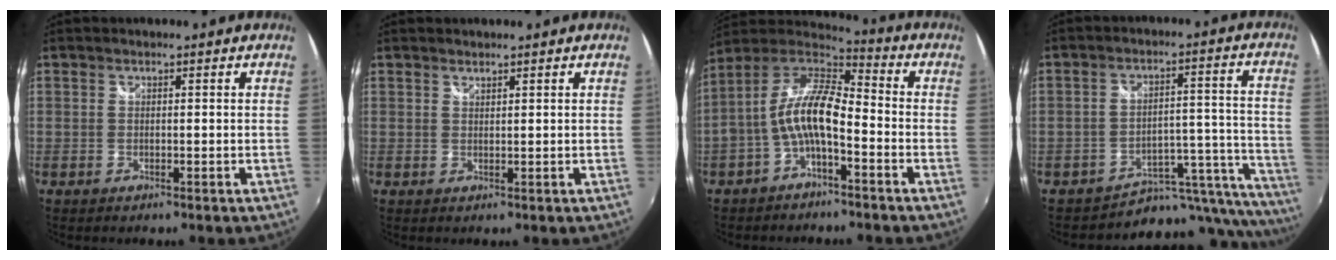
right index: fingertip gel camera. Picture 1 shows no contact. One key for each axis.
{"total": 0.8, "fx": 0.8, "fy": 0.1, "fz": 0.0, "tx": 0.000, "ty": 0.000, "tz": 0.015}
{"total": 11.5, "fx": -3.3, "fy": 4.3, "fz": 10.1, "tx": -0.213, "ty": 0.017, "tz": -0.066}
{"total": 15.5, "fx": -13.0, "fy": 6.9, "fz": 4.7, "tx": -0.036, "ty": 0.041, "tz": -0.171}